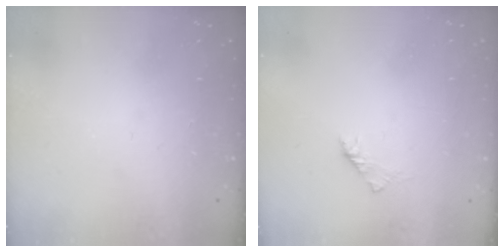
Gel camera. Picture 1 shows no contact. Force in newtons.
{"total": 2.0, "press": 1.9, "slide": 0.6}